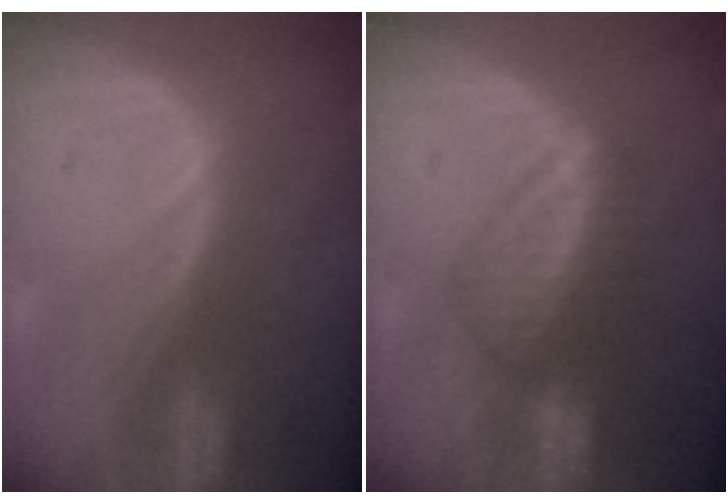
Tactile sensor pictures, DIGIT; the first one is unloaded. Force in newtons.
{"total": 6.4, "press": 6.0, "slide": 2.0}